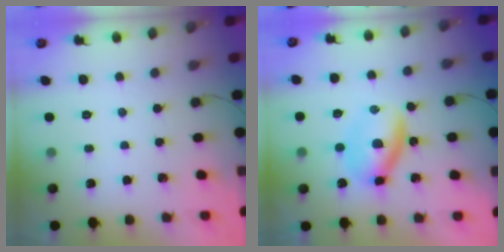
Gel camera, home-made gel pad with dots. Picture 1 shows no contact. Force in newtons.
{"total": 6.2, "press": 6.2, "slide": 0.6}